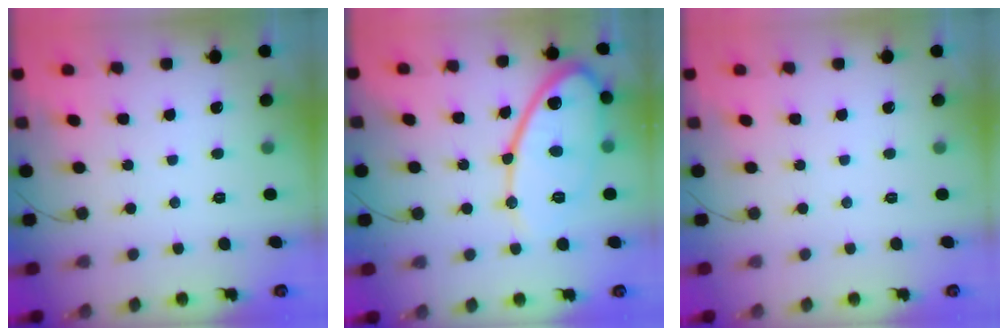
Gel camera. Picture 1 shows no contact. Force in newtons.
{"total": 16.4, "press": 16.4, "slide": 1.1}
{"total": 0.0}